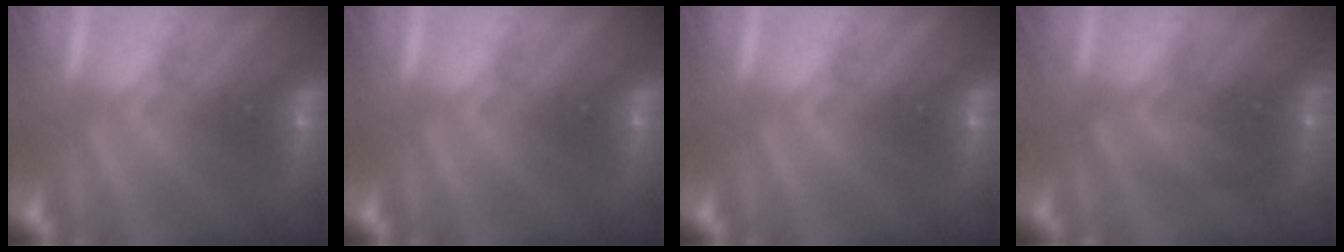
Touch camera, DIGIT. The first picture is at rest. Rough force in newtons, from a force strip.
{"total": 0.0}
{"total": 0.0}
{"total": 2.4}